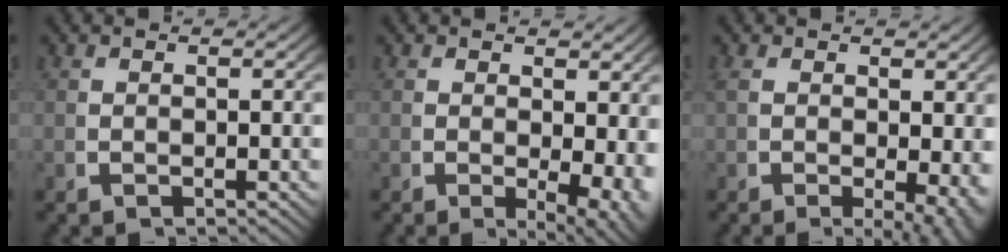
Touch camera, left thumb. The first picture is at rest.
{"total": 4.1, "force": [0.0, 2.2, 3.5], "torque": [-0.049, -0.025, 0.008]}
{"total": 3.9, "force": [-0.8, 1.6, 3.5], "torque": [-0.051, -0.024, 0.001]}